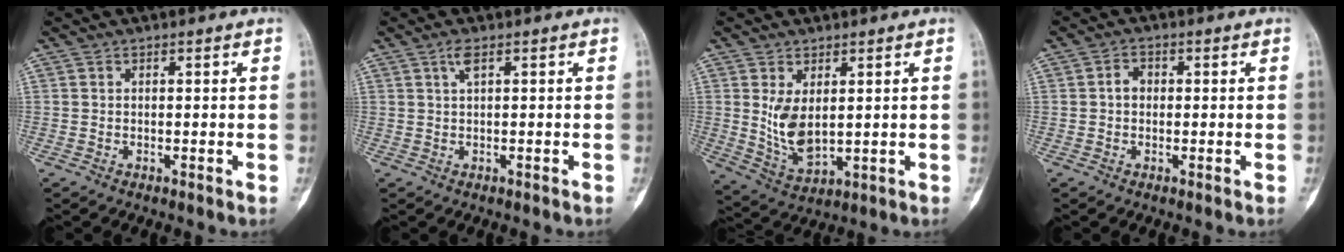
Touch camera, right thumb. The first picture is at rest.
{"total": 1.6, "force": [0.5, 0.3, 1.5], "torque": [-0.036, 0.008, 0.011]}
{"total": 7.5, "force": [1.4, 4.1, 6.2], "torque": [-0.106, -0.018, 0.044]}
{"total": 2.4, "force": [0.0, 1.9, 1.4], "torque": [-0.016, 0.010, -0.005]}